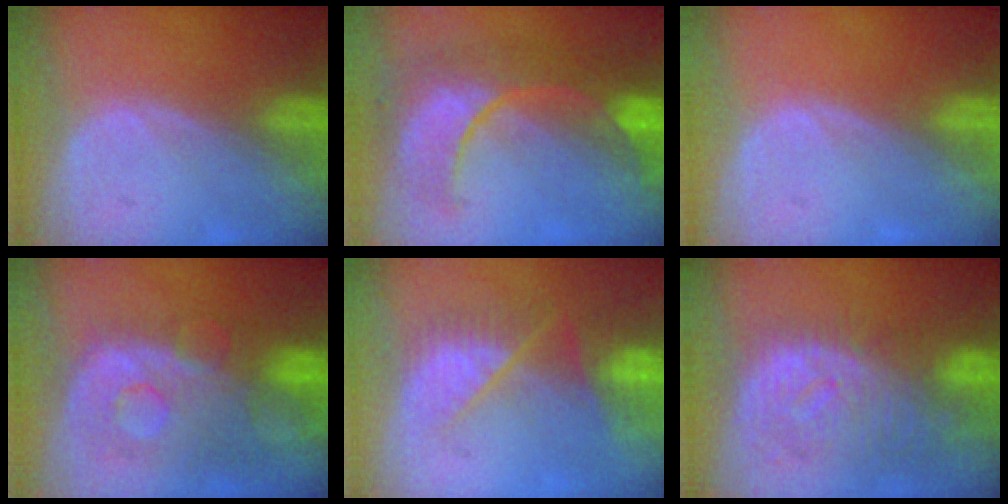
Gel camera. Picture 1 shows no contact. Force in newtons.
{"total": 9.6, "press": 9.6, "slide": 0.7}
{"total": 0.0}
{"total": 11.0, "press": 9.7, "slide": 5.3}
{"total": 8.1, "press": 7.3, "slide": 3.3}
{"total": 10.9, "press": 9.8, "slide": 4.8}